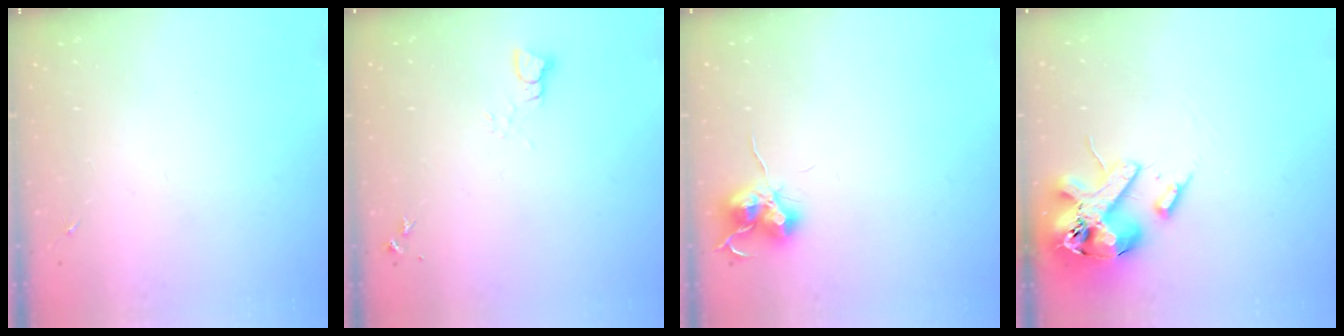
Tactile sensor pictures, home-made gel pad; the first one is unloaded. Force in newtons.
{"total": 2.5, "press": 2.5, "slide": 0.1}
{"total": 10.9, "press": 10.8, "slide": 0.8}
{"total": 16.5, "press": 16.3, "slide": 2.8}